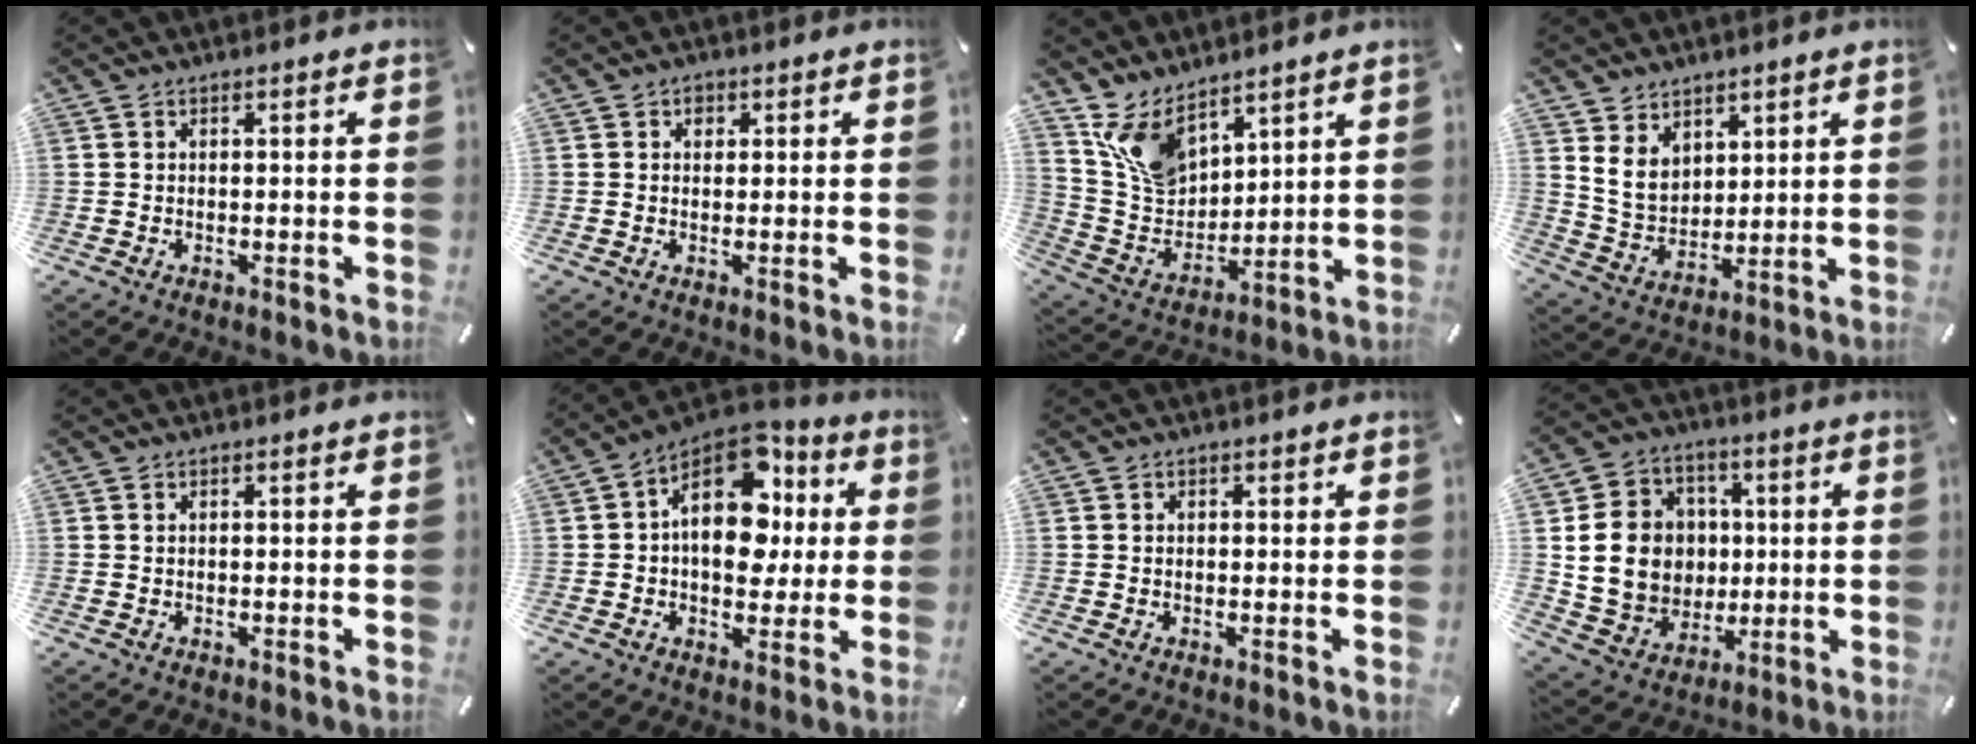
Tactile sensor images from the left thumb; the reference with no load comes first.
{"total": 1.5, "force": [0.4, 1.4, 0.5], "torque": [-0.003, 0.003, 0.004]}
{"total": 12.0, "force": [7.8, 7.7, 4.8], "torque": [-0.125, -0.037, 0.157]}
{"total": 8.3, "force": [4.3, 6.7, 2.2], "torque": [-0.062, -0.023, 0.084]}
{"total": 0.0}
{"total": 17.0, "force": [4.0, 11.6, 11.9], "torque": [-0.186, -0.031, 0.069]}
{"total": 1.0, "force": [0.0, 0.9, 0.2], "torque": [-0.004, 0.007, -0.001]}
{"total": 15.8, "force": [1.6, 14.4, 6.5], "torque": [-0.123, 0.003, 0.044]}